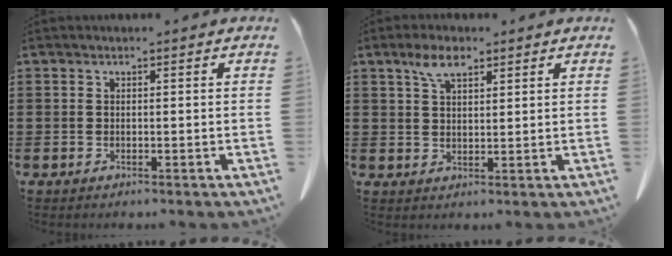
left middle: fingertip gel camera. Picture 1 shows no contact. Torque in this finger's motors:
{"motor_torque": [1.04, 0.72, 0.01, 0.01]}